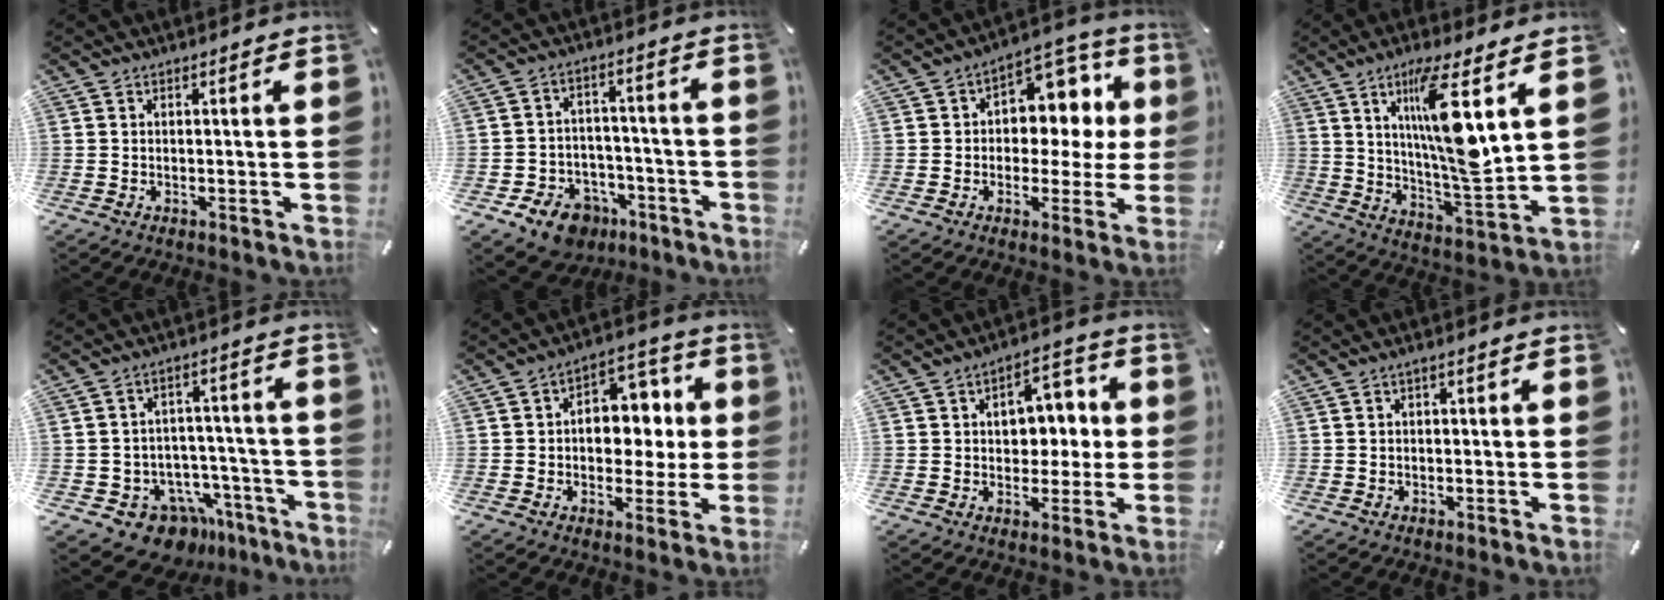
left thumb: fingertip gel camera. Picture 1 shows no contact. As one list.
[{"total": 9.6, "force": [-6.2, 6.6, 3.2], "torque": [-0.057, 0.048, -0.108]}, {"total": 9.9, "force": [1.1, 7.9, 5.9], "torque": [-0.073, -0.013, 0.021]}, {"total": 16.8, "force": [6.6, 3.3, 15.1], "torque": [-0.290, -0.034, 0.093]}, {"total": 12.0, "force": [-8.1, 7.8, 4.1], "torque": [-0.048, 0.056, -0.131]}, {"total": 9.6, "force": [-0.1, 7.9, 5.4], "torque": [-0.055, -0.005, -0.004]}, {"total": 9.9, "force": [0.5, 7.7, 6.2], "torque": [-0.069, 0.004, 0.004]}, {"total": 1.8, "force": [-0.9, 0.9, 1.3], "torque": [-0.023, 0.007, -0.019]}]